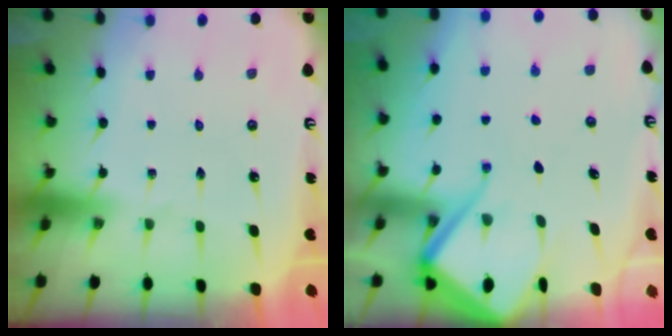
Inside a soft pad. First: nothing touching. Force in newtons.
{"total": 9.2, "press": 9.2, "slide": 0.9}